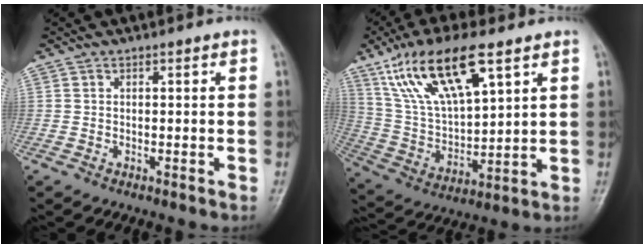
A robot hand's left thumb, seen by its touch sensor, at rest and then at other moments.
{"total": 17.8, "force": [10.0, 6.3, 13.3], "torque": [-0.239, -0.025, 0.198]}